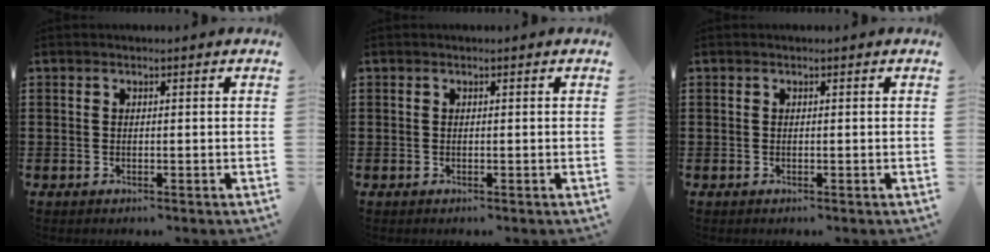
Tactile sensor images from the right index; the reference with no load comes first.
{"total": 0.0}
{"total": 0.0}